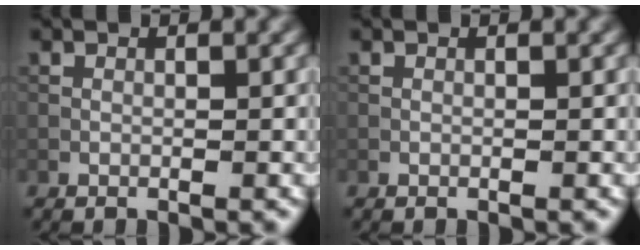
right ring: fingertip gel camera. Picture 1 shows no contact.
{"total": 0.0}